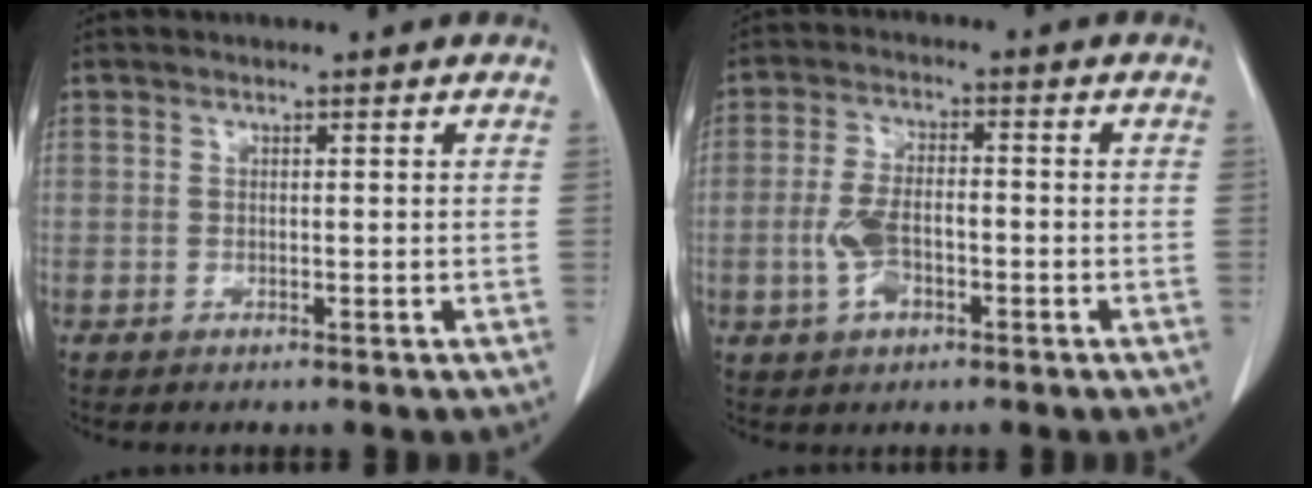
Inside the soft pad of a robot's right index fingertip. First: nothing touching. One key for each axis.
{"total": 6.1, "fx": -1.8, "fy": 2.9, "fz": 5.1, "tx": -0.113, "ty": 0.009, "tz": -0.032}